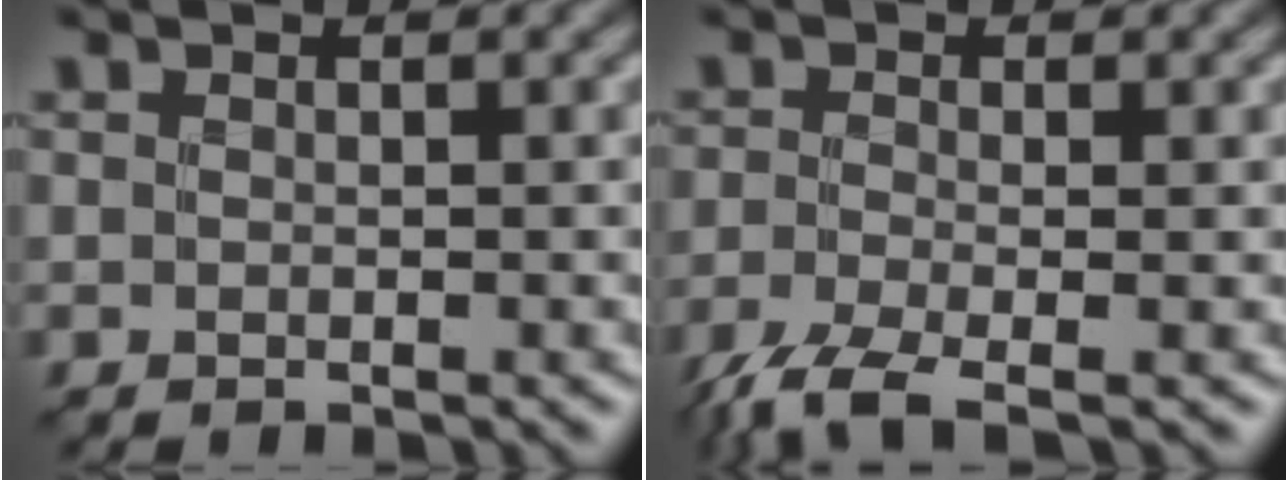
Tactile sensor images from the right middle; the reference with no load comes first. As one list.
[{"total": 4.0, "force": [-2.8, 0.9, 2.7], "torque": [-0.058, -0.011, -0.066]}]